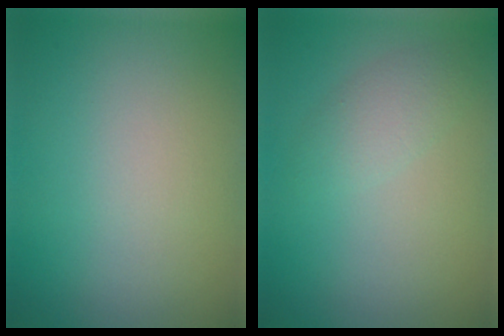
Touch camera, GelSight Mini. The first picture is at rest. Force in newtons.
{"total": 2.0, "press": 2.0, "slide": 0.1}